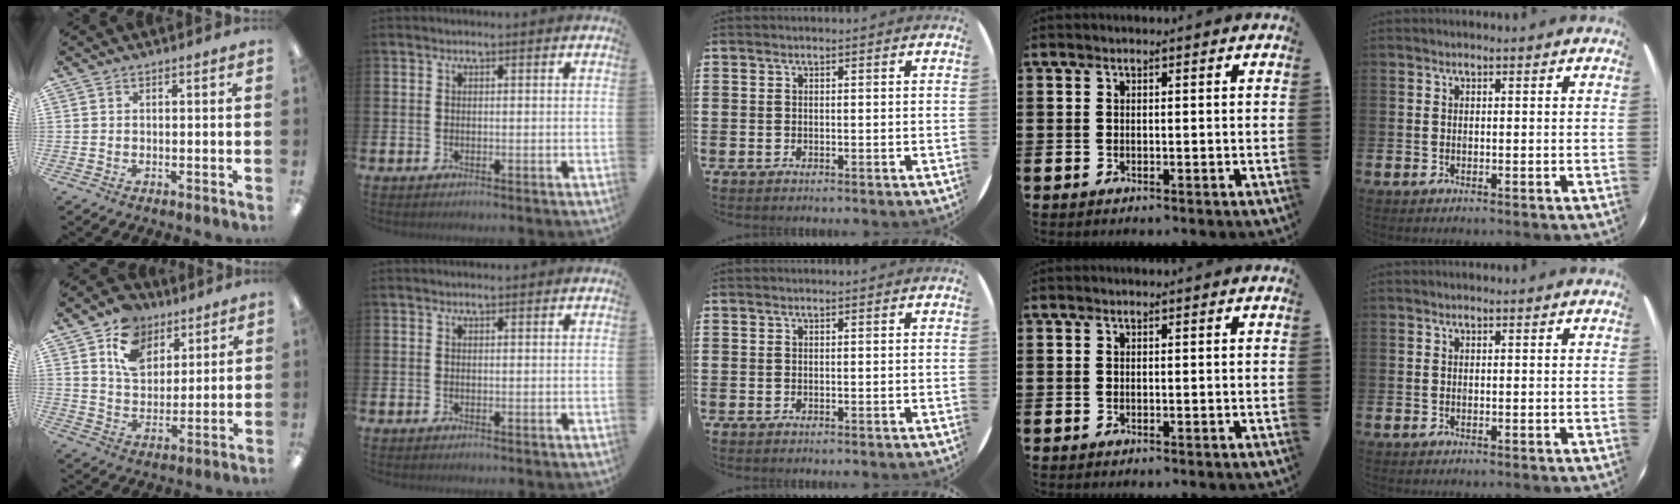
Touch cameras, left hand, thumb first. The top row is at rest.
{"thumb": {"total": 11.7, "force": [7.0, 8.5, 4.0], "torque": [-0.074, -0.032, 0.135]}}